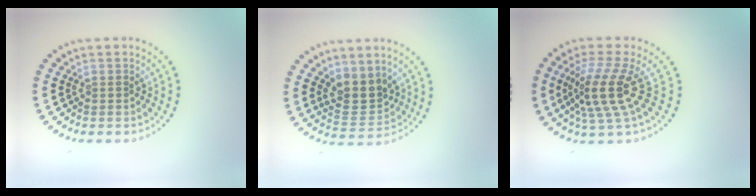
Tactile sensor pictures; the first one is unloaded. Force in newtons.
{"total": 3.4, "press": 3.0, "slide": 1.7}
{"total": 4.4, "press": 3.3, "slide": 2.9}